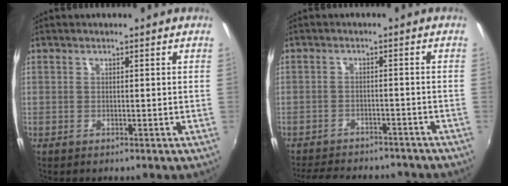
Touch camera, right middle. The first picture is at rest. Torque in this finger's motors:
{"motor_torque": [1.06, -1.08, 0.10, 0.04]}